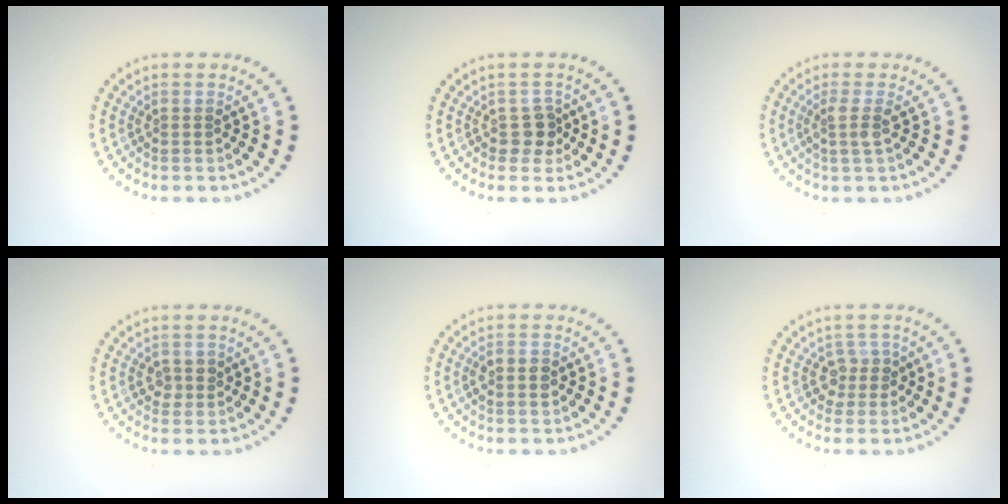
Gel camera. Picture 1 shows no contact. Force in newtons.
{"total": 1.8, "press": 1.6, "slide": 0.9}
{"total": 1.7, "press": 1.3, "slide": 1.1}
{"total": 1.5, "press": 1.4, "slide": 0.6}
{"total": 1.3, "press": 1.3, "slide": 0.2}
{"total": 1.9, "press": 1.4, "slide": 1.2}